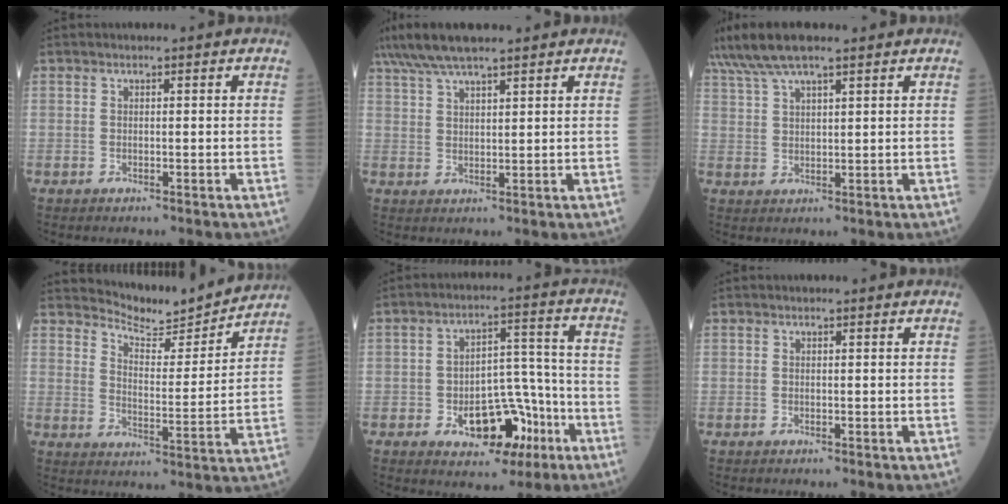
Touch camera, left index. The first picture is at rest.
{"total": 9.1, "force": [7.4, 1.2, 5.1], "torque": [-0.099, 0.041, 0.134]}
{"total": 9.0, "force": [7.2, 1.4, 5.3], "torque": [-0.107, 0.041, 0.133]}
{"total": 9.7, "force": [9.7, 0.4, 0.6], "torque": [-0.023, -0.014, 0.146]}
{"total": 10.8, "force": [-4.9, 6.1, 7.5], "torque": [-0.113, 0.027, -0.065]}
{"total": 0.0}